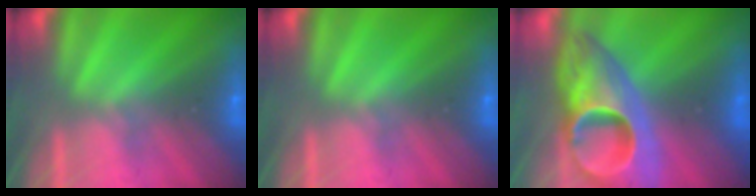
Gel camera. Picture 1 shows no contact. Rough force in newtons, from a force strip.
{"total": 0.0}
{"total": 9.0}